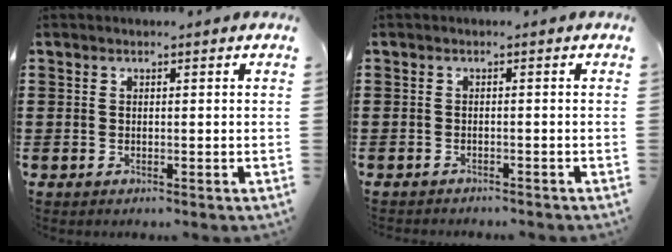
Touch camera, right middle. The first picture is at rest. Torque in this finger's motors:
{"motor_torque": [0.60, -0.84, 0.11, 0.07]}